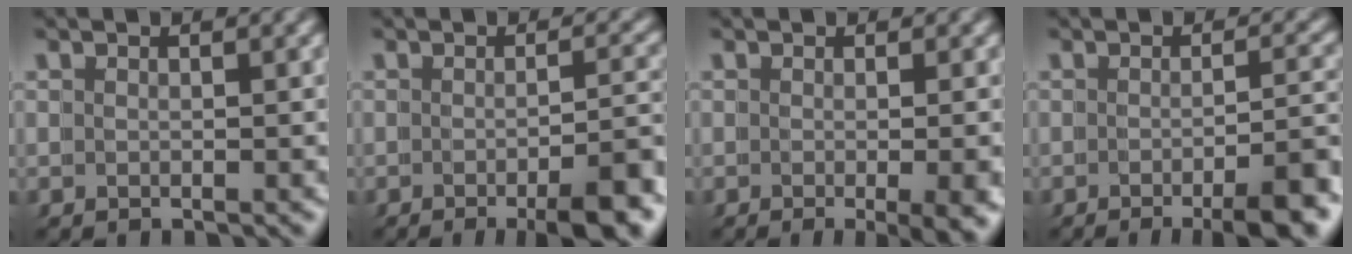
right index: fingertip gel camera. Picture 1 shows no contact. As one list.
[{"total": 5.4, "force": [-3.8, -0.2, 3.8], "torque": [-0.032, -0.004, -0.055]}, {"total": 4.4, "force": [-2.2, -0.3, 3.8], "torque": [-0.032, -0.010, -0.027]}, {"total": 5.8, "force": [-4.3, -0.2, 3.9], "torque": [-0.034, -0.006, -0.061]}]